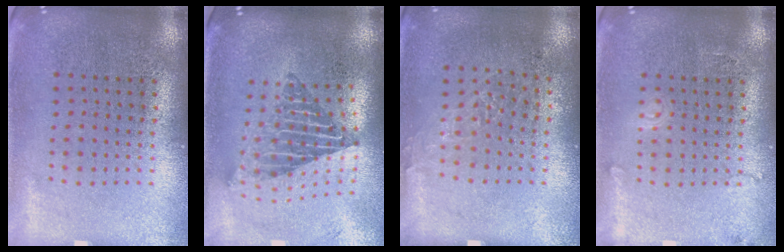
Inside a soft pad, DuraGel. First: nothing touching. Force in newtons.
{"total": 2.0, "press": 1.6, "slide": 1.3}
{"total": 0.9, "press": 0.8, "slide": 0.4}
{"total": 1.3, "press": 1.3, "slide": 0.1}